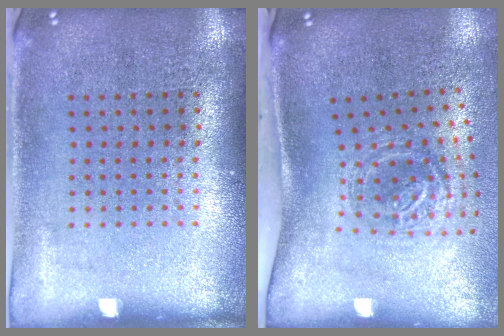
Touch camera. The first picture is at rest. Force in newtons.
{"total": 1.8, "press": 1.2, "slide": 1.3}